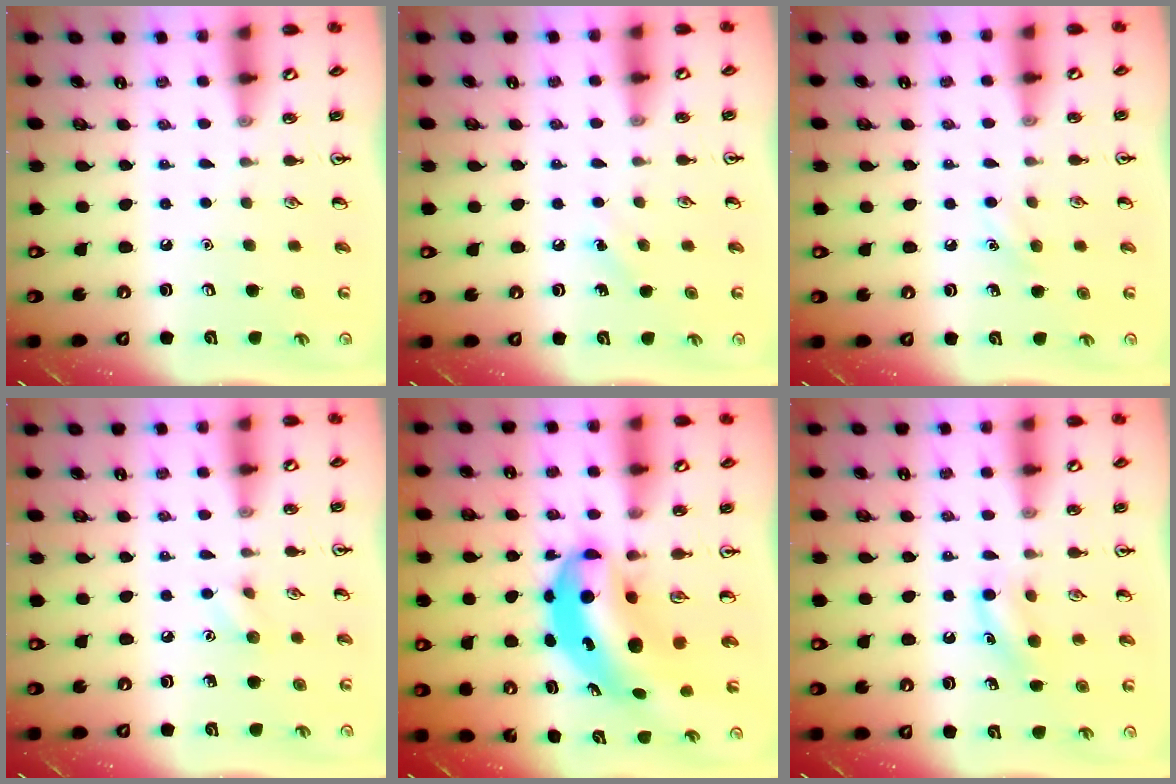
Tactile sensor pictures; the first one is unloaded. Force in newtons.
{"total": 3.7, "press": 3.5, "slide": 1.3}
{"total": 6.1, "press": 5.7, "slide": 2.2}
{"total": 5.5, "press": 5.4, "slide": 1.3}
{"total": 9.2, "press": 8.8, "slide": 2.5}
{"total": 6.8, "press": 6.6, "slide": 1.9}